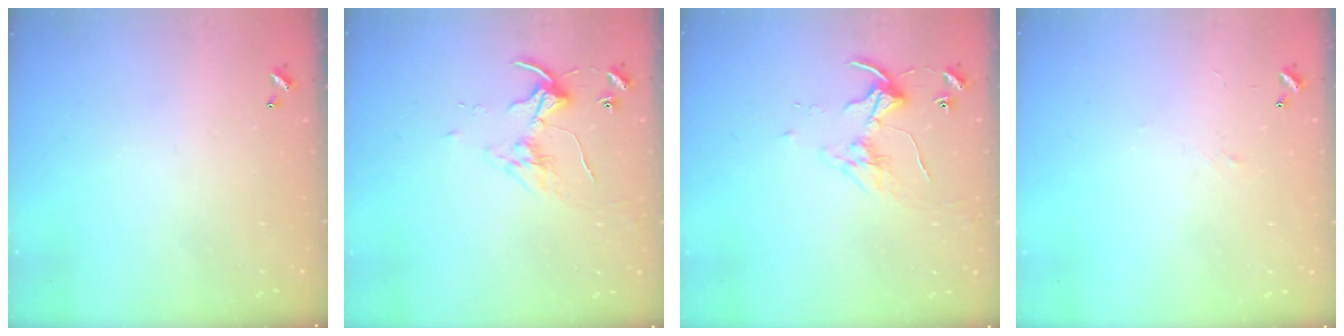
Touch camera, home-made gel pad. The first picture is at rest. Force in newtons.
{"total": 4.6, "press": 4.6, "slide": 0.4}
{"total": 4.6, "press": 4.6, "slide": 0.4}
{"total": 2.7, "press": 2.6, "slide": 0.4}